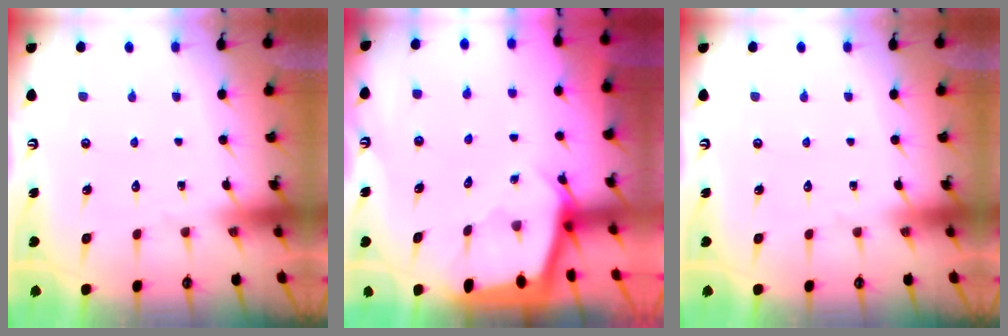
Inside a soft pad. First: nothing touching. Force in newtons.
{"total": 2.0, "press": 2.0, "slide": 0.1}
{"total": 0.0}